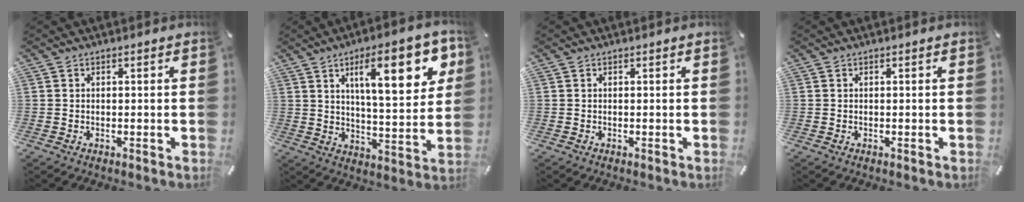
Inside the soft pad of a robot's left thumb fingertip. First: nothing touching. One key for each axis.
{"total": 19.0, "fx": 8.2, "fy": 6.5, "fz": 15.9, "tx": -0.238, "ty": -0.020, "tz": 0.122}
{"total": 0.0}
{"total": 0.0}